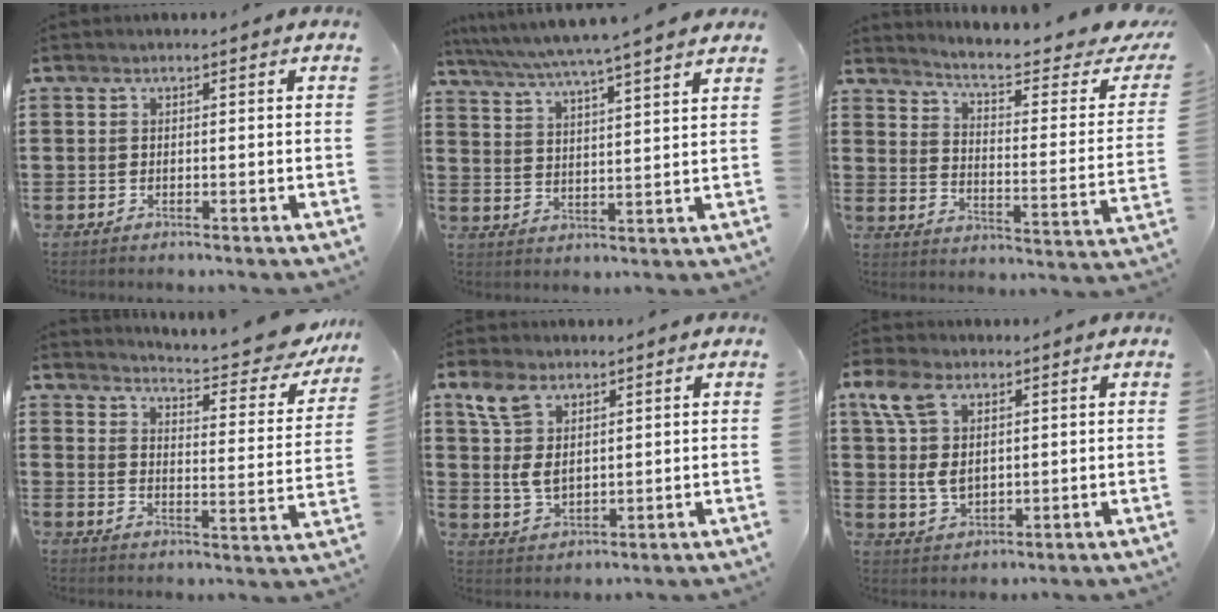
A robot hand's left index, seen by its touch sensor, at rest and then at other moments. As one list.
[{"total": 5.5, "force": [4.9, -1.0, 2.4], "torque": [-0.065, -0.034, 0.081]}, {"total": 5.1, "force": [4.0, 0.1, 3.2], "torque": [-0.072, -0.035, 0.058]}, {"total": 5.5, "force": [5.1, 0.0, 2.1], "torque": [-0.043, -0.052, 0.079]}, {"total": 6.6, "force": [2.7, 4.2, 4.4], "torque": [-0.105, 0.012, 0.047]}, {"total": 7.6, "force": [2.6, 4.7, 5.3], "torque": [-0.138, 0.008, 0.044]}]